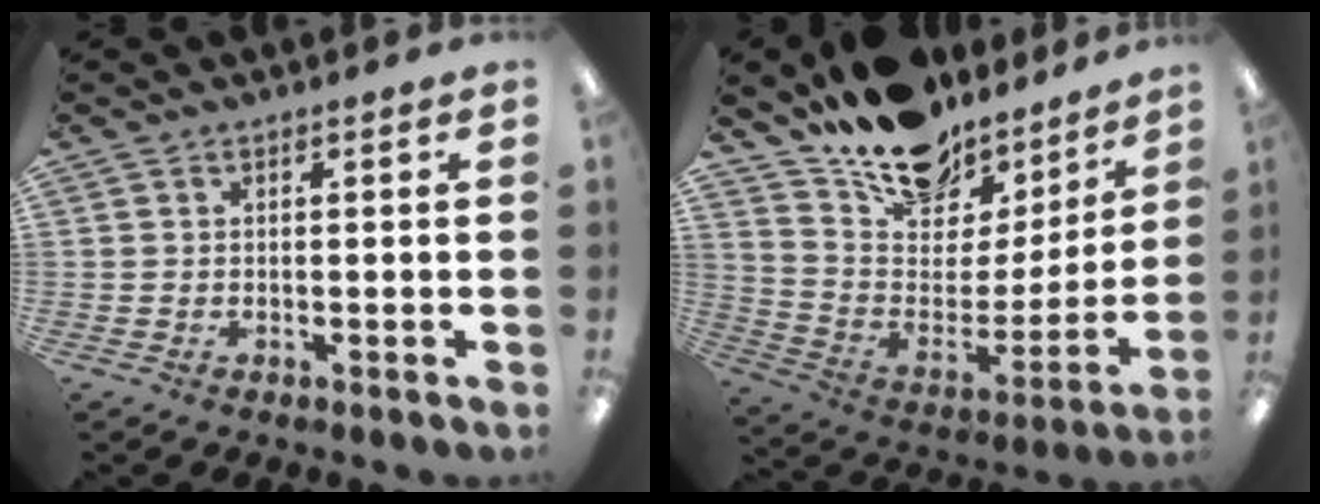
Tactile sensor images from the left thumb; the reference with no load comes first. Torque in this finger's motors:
{"motor_torque": [0.82, 0.28, 1.44, -1.33, 0.39]}